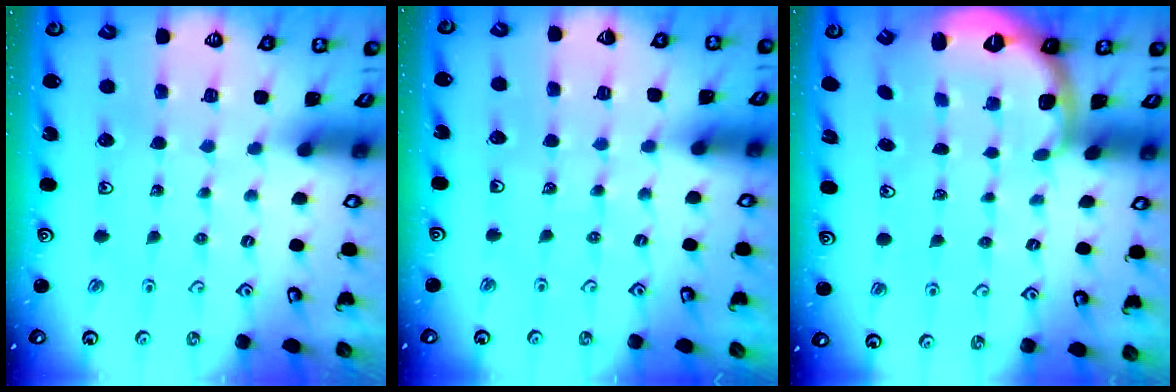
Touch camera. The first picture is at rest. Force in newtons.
{"total": 3.9, "press": 3.9, "slide": 0.3}
{"total": 2.7, "press": 1.6, "slide": 2.1}